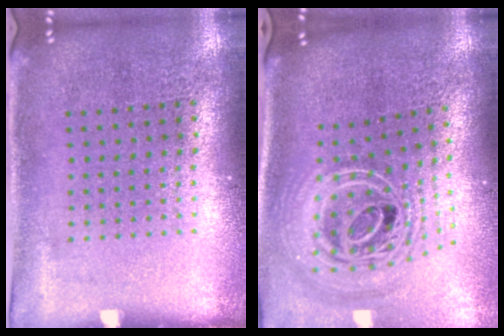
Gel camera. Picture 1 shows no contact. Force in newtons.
{"total": 2.8, "press": 1.9, "slide": 2.0}